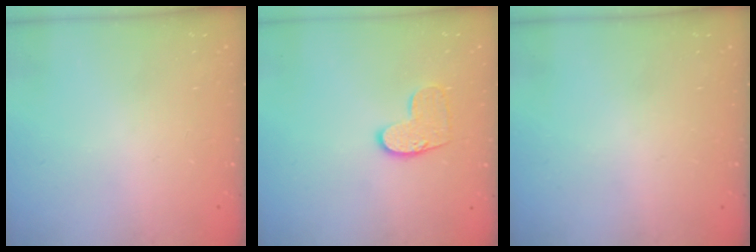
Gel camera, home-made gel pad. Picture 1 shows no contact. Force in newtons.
{"total": 9.0, "press": 9.0, "slide": 0.5}
{"total": 0.0}